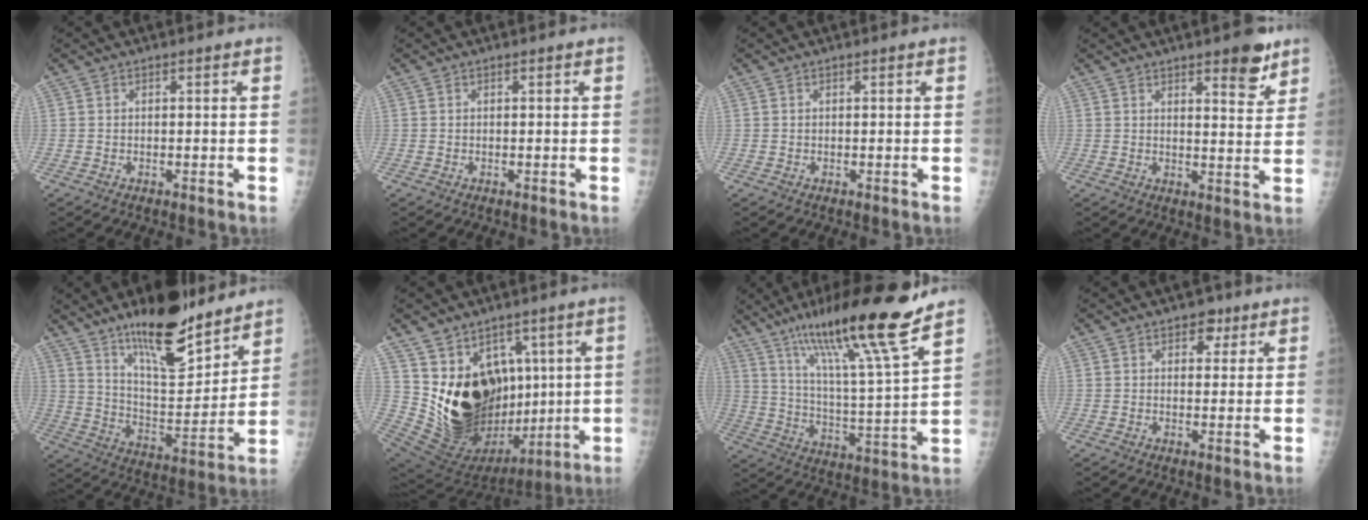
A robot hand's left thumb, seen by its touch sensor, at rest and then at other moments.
{"total": 0.0}
{"total": 0.0}
{"total": 7.4, "force": [4.8, 2.3, 5.1], "torque": [-0.050, -0.030, 0.063]}
{"total": 19.3, "force": [14.1, 5.9, 11.8], "torque": [-0.149, -0.095, 0.239]}
{"total": 22.4, "force": [3.7, 15.2, 16.1], "torque": [-0.231, -0.040, 0.106]}
{"total": 21.2, "force": [15.0, 0.8, 14.9], "torque": [-0.230, -0.066, 0.256]}
{"total": 3.7, "force": [2.1, 2.4, 1.9], "torque": [-0.002, -0.007, 0.026]}